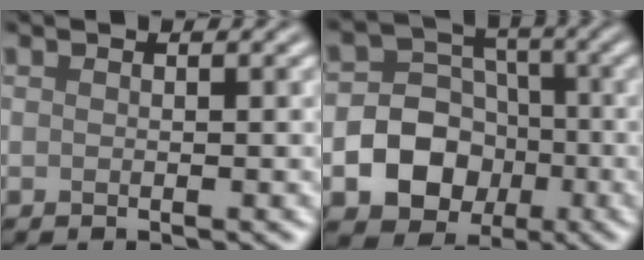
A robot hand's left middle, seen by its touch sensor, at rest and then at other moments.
{"total": 9.3, "force": [-2.8, 8.1, 3.5], "torque": [-0.043, -0.004, -0.074]}